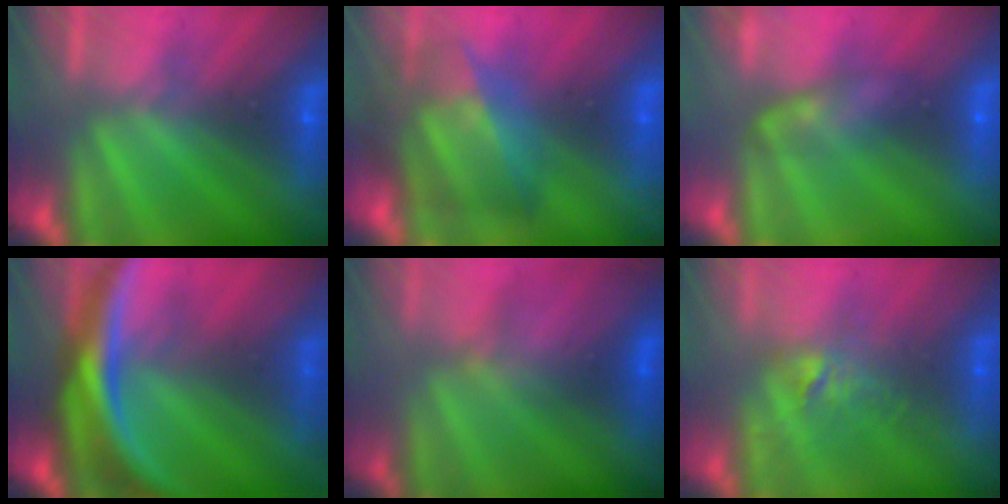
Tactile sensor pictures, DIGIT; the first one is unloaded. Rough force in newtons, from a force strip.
{"total": 4.8}
{"total": 2.4}
{"total": 7.7}
{"total": 3.4}
{"total": 2.9}